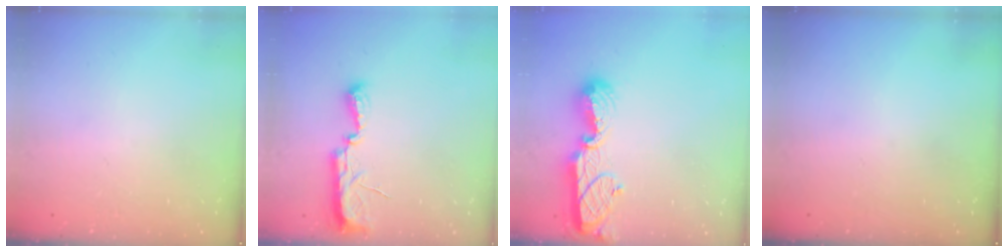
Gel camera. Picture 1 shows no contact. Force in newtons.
{"total": 10.1, "press": 8.9, "slide": 4.8}
{"total": 13.8, "press": 13.8, "slide": 1.5}
{"total": 0.0}